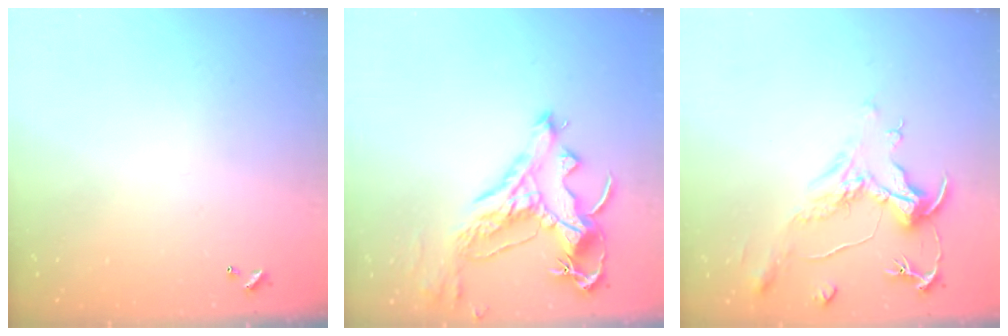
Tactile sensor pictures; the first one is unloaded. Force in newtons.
{"total": 5.8, "press": 5.5, "slide": 1.6}
{"total": 2.1, "press": 1.7, "slide": 1.3}